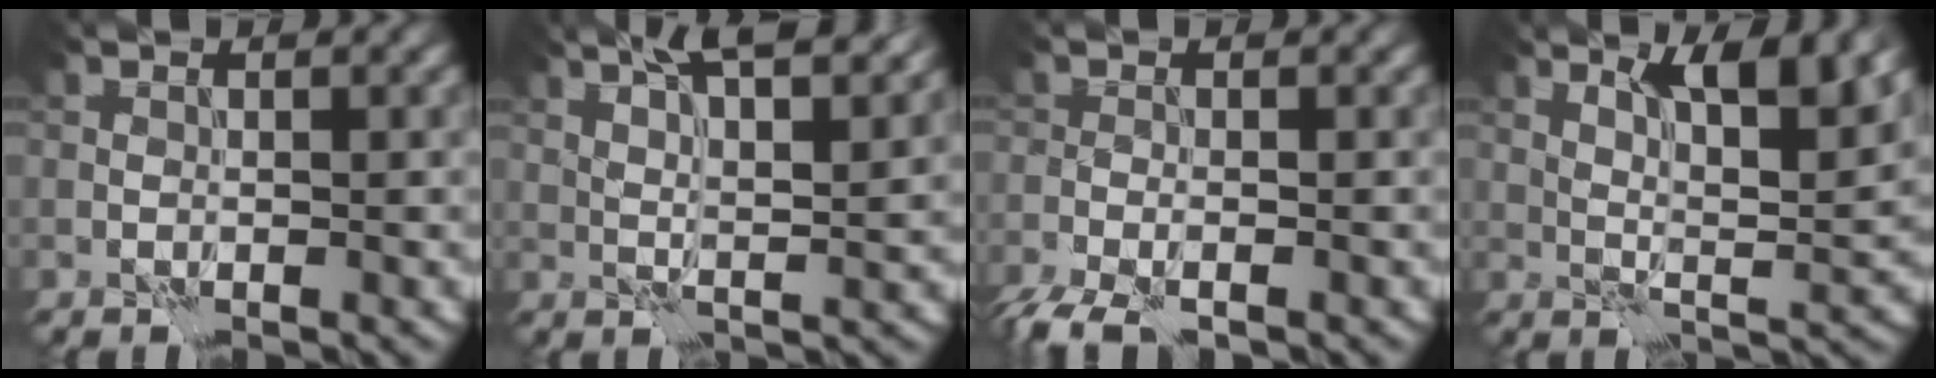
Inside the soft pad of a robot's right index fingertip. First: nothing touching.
{"total": 9.6, "force": [6.6, 2.8, 6.4], "torque": [-0.070, 0.024, 0.066]}
{"total": 3.5, "force": [-2.7, 0.9, 2.0], "torque": [-0.039, -0.011, -0.057]}
{"total": 6.7, "force": [3.5, 1.3, 5.5], "torque": [-0.085, -0.004, 0.062]}